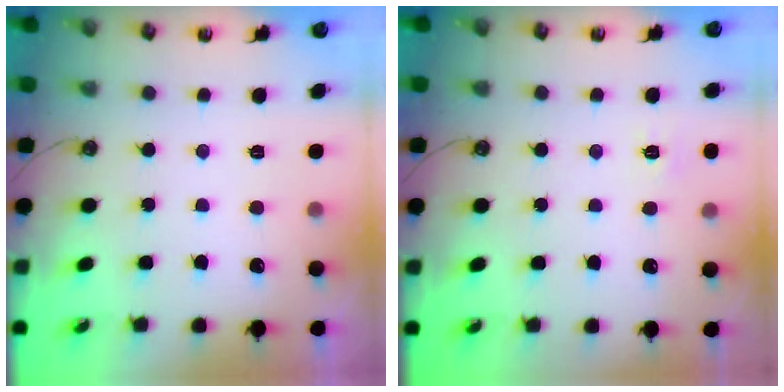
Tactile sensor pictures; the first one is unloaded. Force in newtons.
{"total": 4.4, "press": 4.3, "slide": 0.5}